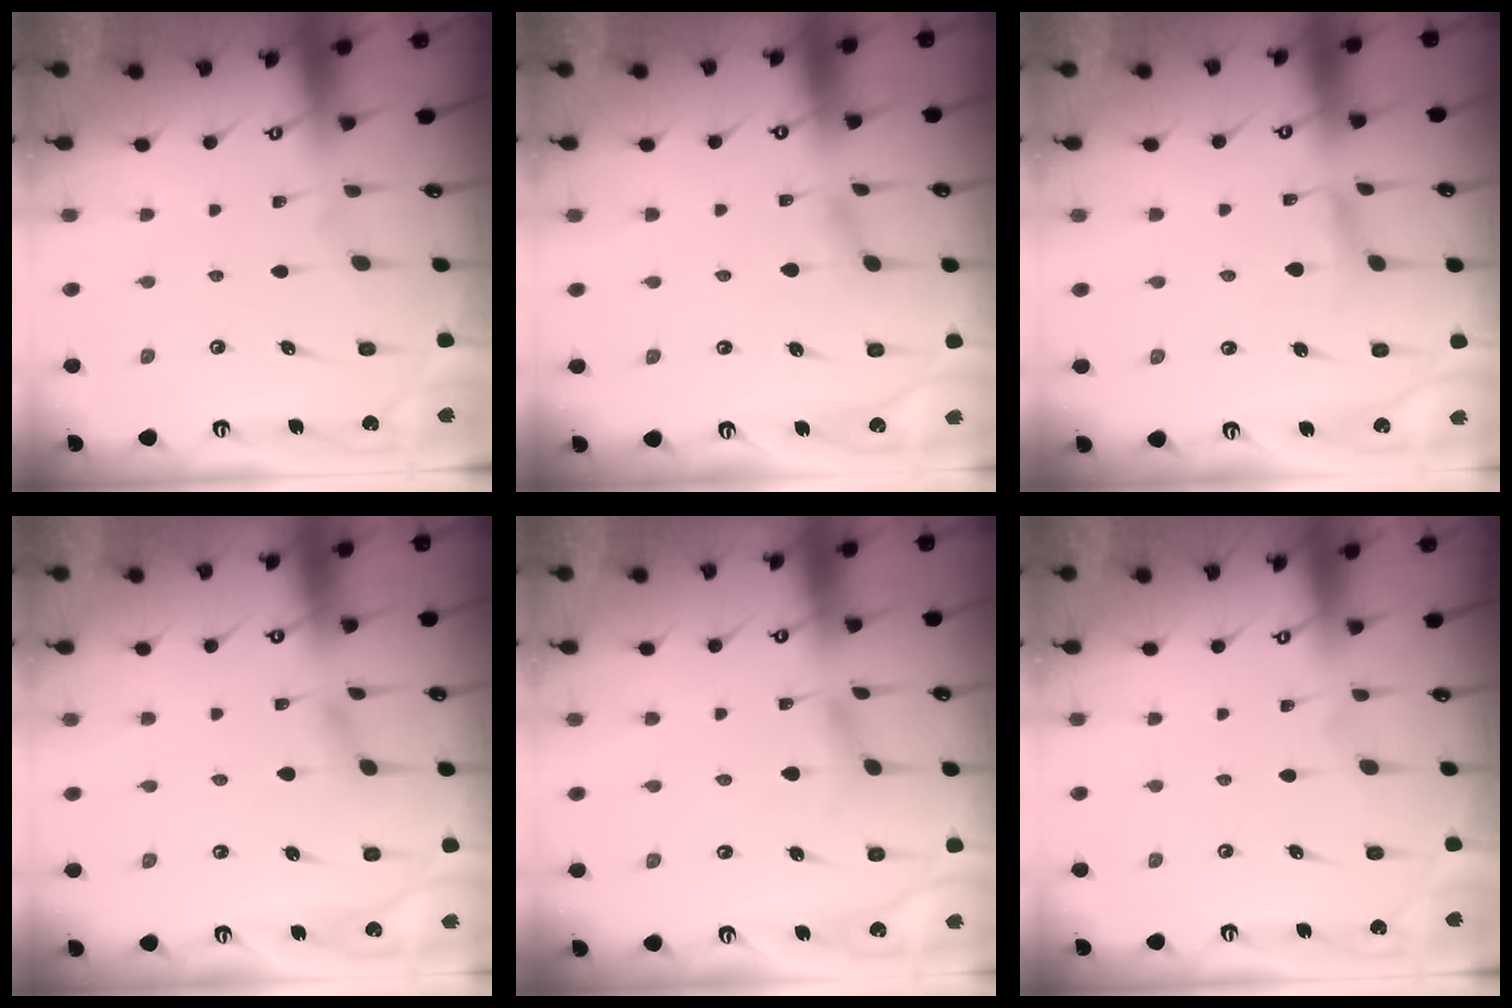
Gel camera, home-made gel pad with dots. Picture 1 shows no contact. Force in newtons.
{"total": 2.2, "press": 2.2, "slide": 0.2}
{"total": 2.3, "press": 2.3, "slide": 0.2}
{"total": 1.6, "press": 1.6, "slide": 0.1}
{"total": 2.8, "press": 2.8, "slide": 0.3}
{"total": 0.0}